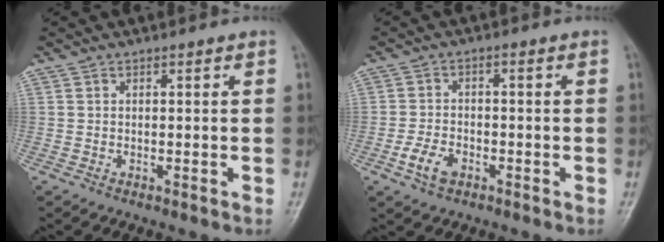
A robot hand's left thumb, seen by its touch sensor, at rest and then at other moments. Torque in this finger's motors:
{"motor_torque": [0.09, 0.86, 0.26, 0.13, 0.01]}